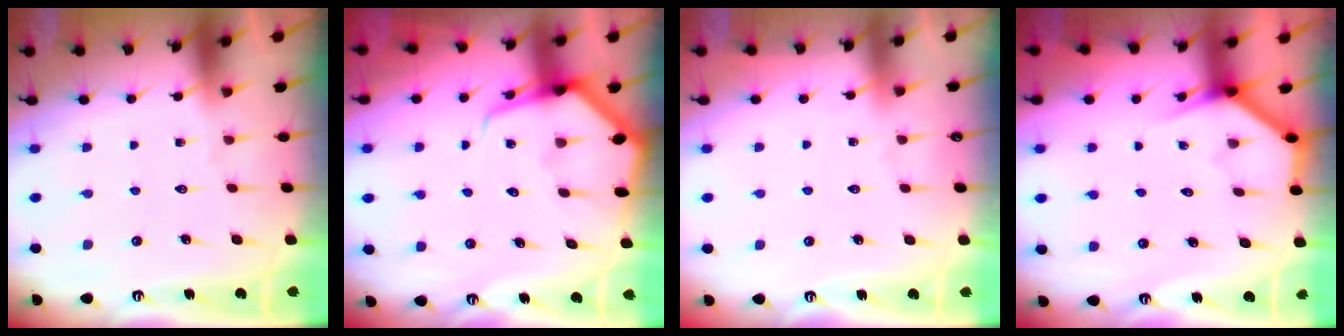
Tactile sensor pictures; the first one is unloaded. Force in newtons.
{"total": 6.8, "press": 6.7, "slide": 0.8}
{"total": 3.9, "press": 3.8, "slide": 0.5}
{"total": 3.8, "press": 3.8, "slide": 0.3}